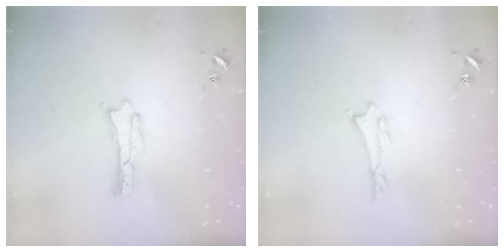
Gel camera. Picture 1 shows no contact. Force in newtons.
{"total": 0.0}